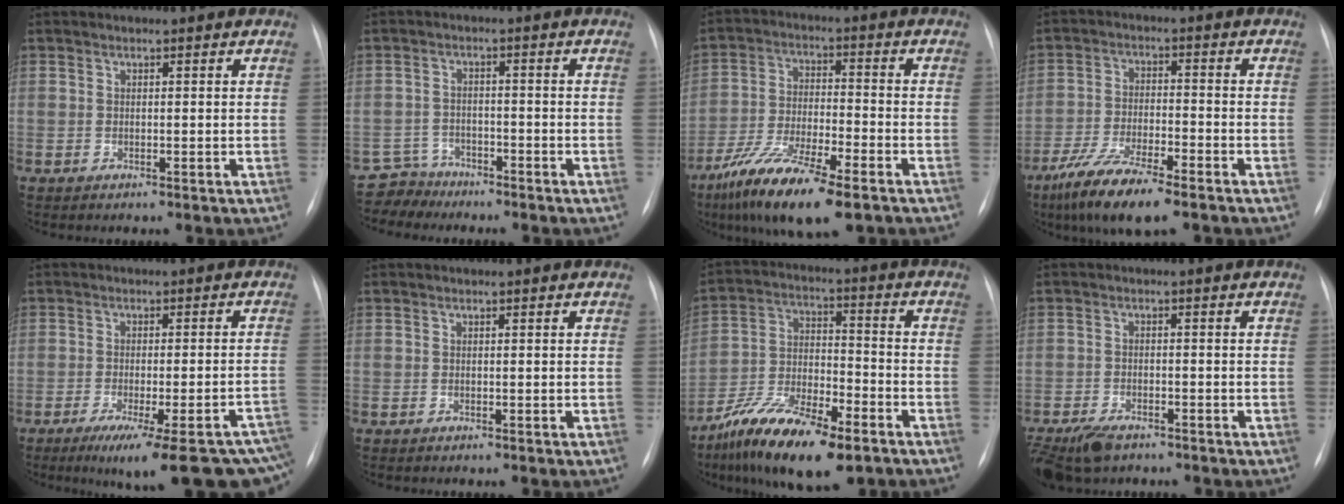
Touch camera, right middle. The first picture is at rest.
{"total": 3.8, "force": [-3.4, 1.2, -1.4], "torque": [0.026, -0.003, -0.062]}
{"total": 13.0, "force": [-8.5, 2.4, 9.5], "torque": [-0.182, -0.023, -0.148]}
{"total": 10.4, "force": [-7.3, 1.8, 7.2], "torque": [-0.140, -0.023, -0.130]}
{"total": 20.8, "force": [-15.6, 2.2, 13.5], "torque": [-0.104, -0.012, -0.195]}
{"total": 0.0}
{"total": 15.5, "force": [-10.4, 4.6, 10.6], "torque": [-0.197, -0.006, -0.182]}
{"total": 8.1, "force": [-6.1, 3.6, 4.0], "torque": [-0.080, -0.012, -0.100]}